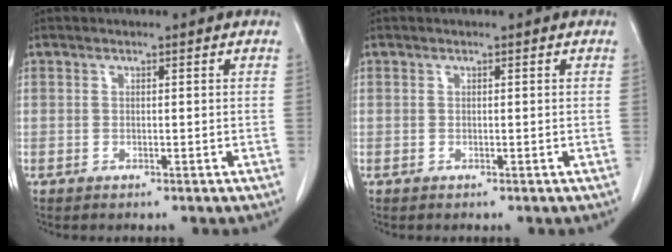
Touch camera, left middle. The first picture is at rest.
{"total": 0.0}